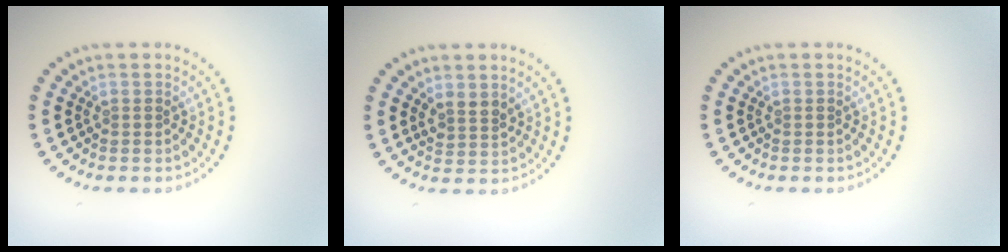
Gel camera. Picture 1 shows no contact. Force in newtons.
{"total": 1.7, "press": 1.4, "slide": 0.9}
{"total": 0.0}